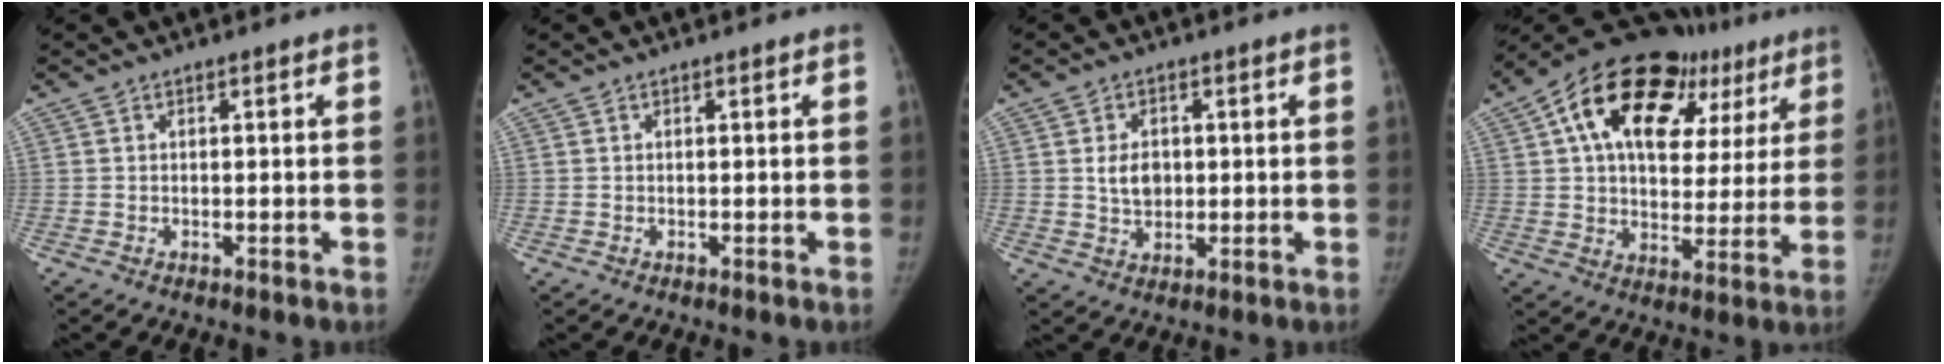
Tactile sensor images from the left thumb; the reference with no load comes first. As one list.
[{"total": 0.0}, {"total": 5.0, "force": [0.5, 3.7, 3.2], "torque": [-0.039, -0.003, 0.014]}, {"total": 26.1, "force": [11.7, 15.7, 17.2], "torque": [-0.223, 0.030, 0.181]}]